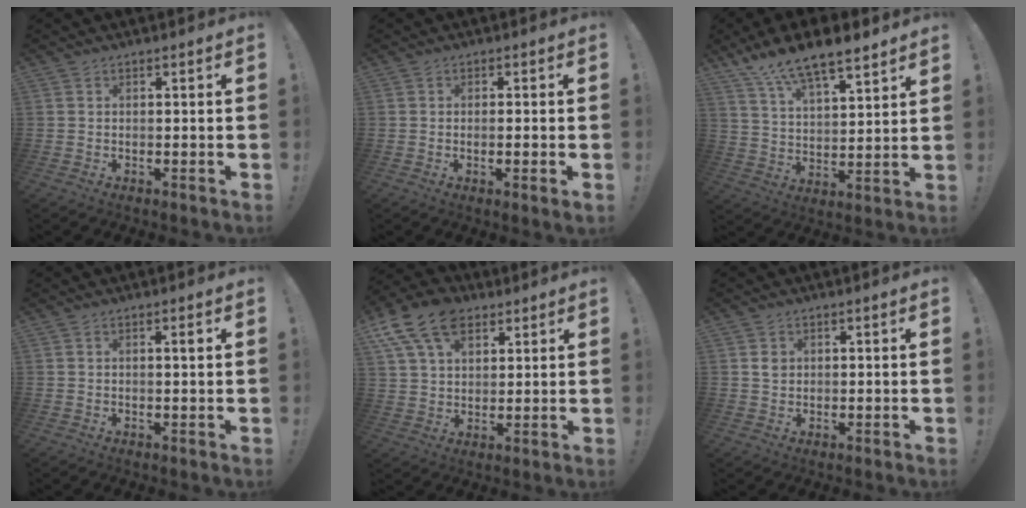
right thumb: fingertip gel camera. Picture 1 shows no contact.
{"total": 2.1, "force": [-0.4, -0.2, 2.0], "torque": [-0.028, -0.007, -0.008]}
{"total": 12.6, "force": [10.5, 3.5, 6.1], "torque": [-0.109, -0.075, 0.187]}
{"total": 1.3, "force": [0.3, -0.1, 1.2], "torque": [-0.012, -0.003, 0.001]}
{"total": 15.0, "force": [7.8, 9.7, 8.4], "torque": [-0.147, -0.030, 0.146]}
{"total": 2.4, "force": [0.5, 2.3, 0.5], "torque": [0.013, -0.007, 0.006]}